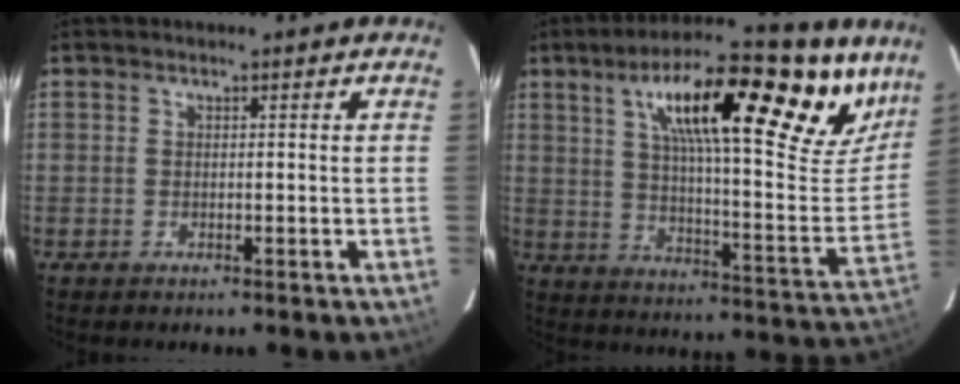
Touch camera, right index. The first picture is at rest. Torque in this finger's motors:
{"motor_torque": [1.30, 0.83, 1.05, 0.21]}